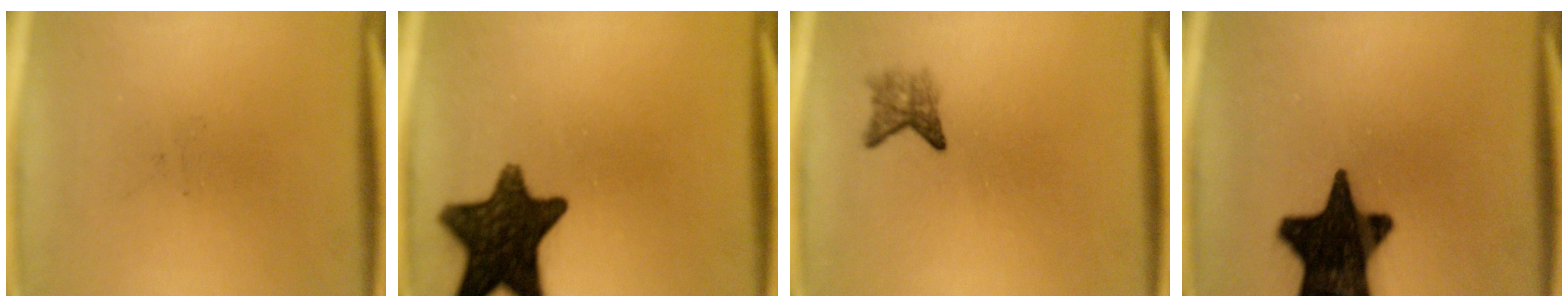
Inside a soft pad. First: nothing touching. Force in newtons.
{"total": 14.3}
{"total": 2.3}
{"total": 18.9}